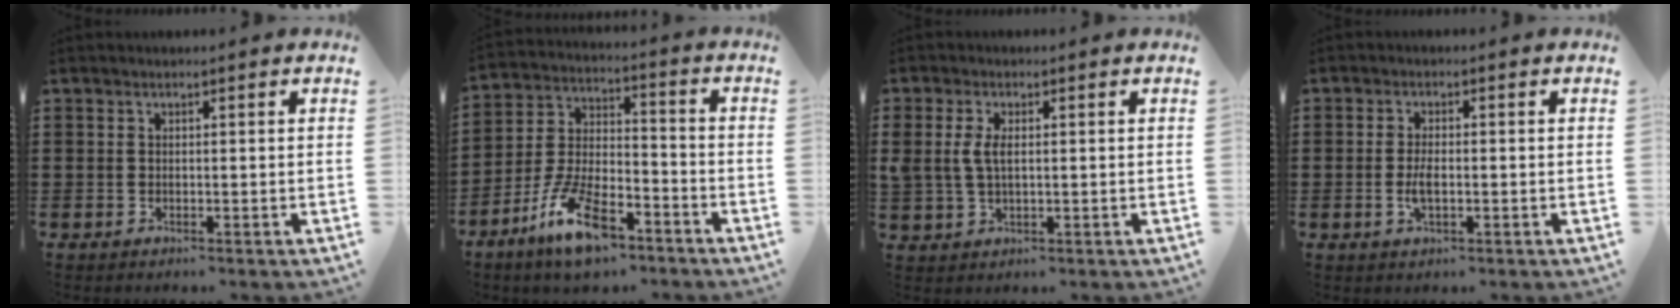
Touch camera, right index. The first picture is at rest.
{"total": 11.3, "force": [-7.2, 4.2, 7.6], "torque": [-0.168, 0.013, -0.137]}
{"total": 3.9, "force": [0.6, 1.9, 3.3], "torque": [-0.084, 0.002, 0.004]}
{"total": 3.0, "force": [-0.6, 1.1, 2.7], "torque": [-0.056, -0.001, -0.014]}